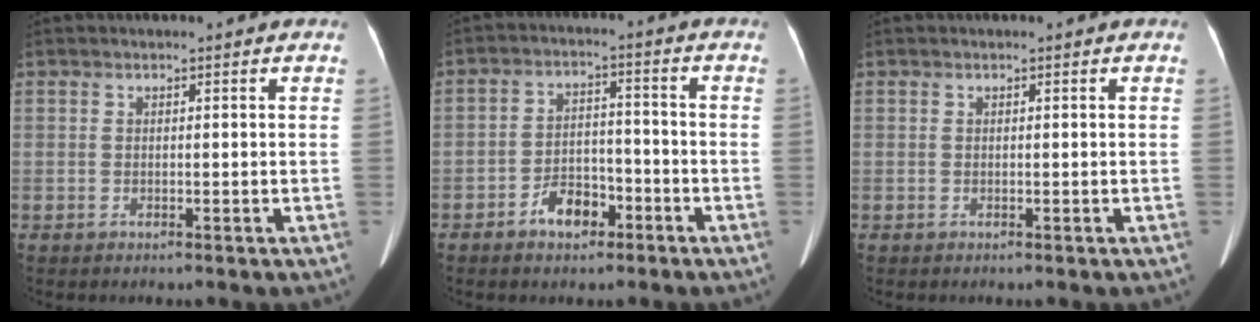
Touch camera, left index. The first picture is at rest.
{"total": 5.7, "force": [-3.5, 3.2, 3.3], "torque": [-0.063, 0.016, -0.057]}
{"total": 0.0}